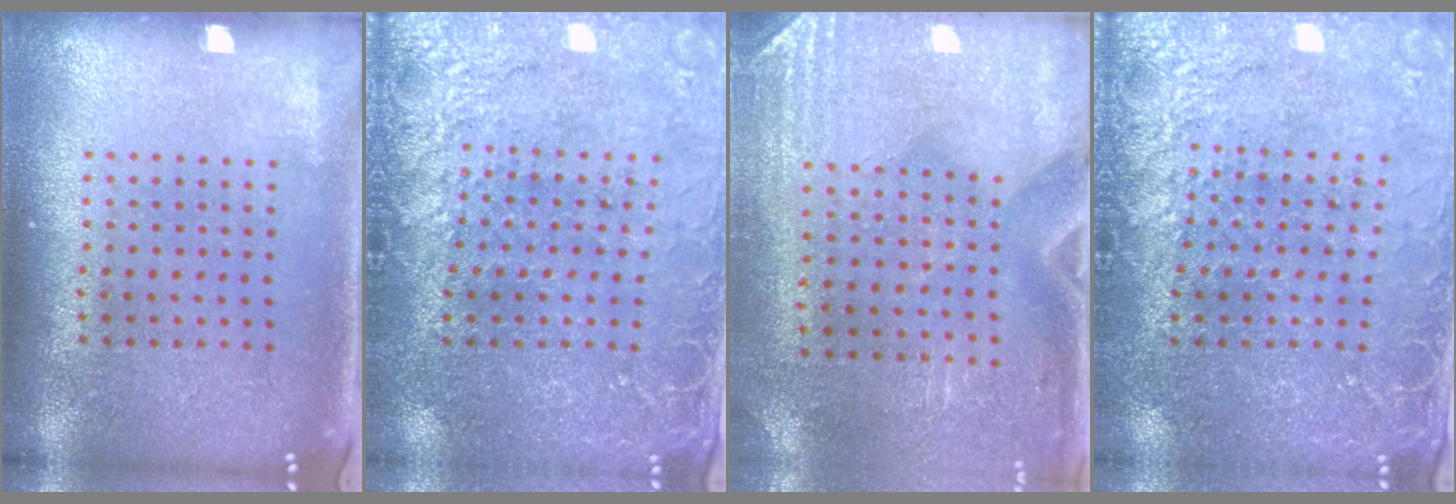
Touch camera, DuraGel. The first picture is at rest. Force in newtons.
{"total": 2.7, "press": 2.7, "slide": 0.5}
{"total": 2.9, "press": 2.5, "slide": 1.5}
{"total": 2.7, "press": 2.7, "slide": 0.5}